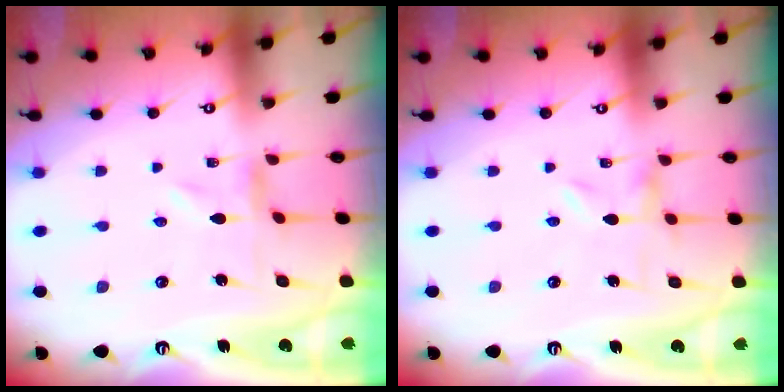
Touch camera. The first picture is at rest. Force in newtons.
{"total": 0.0}